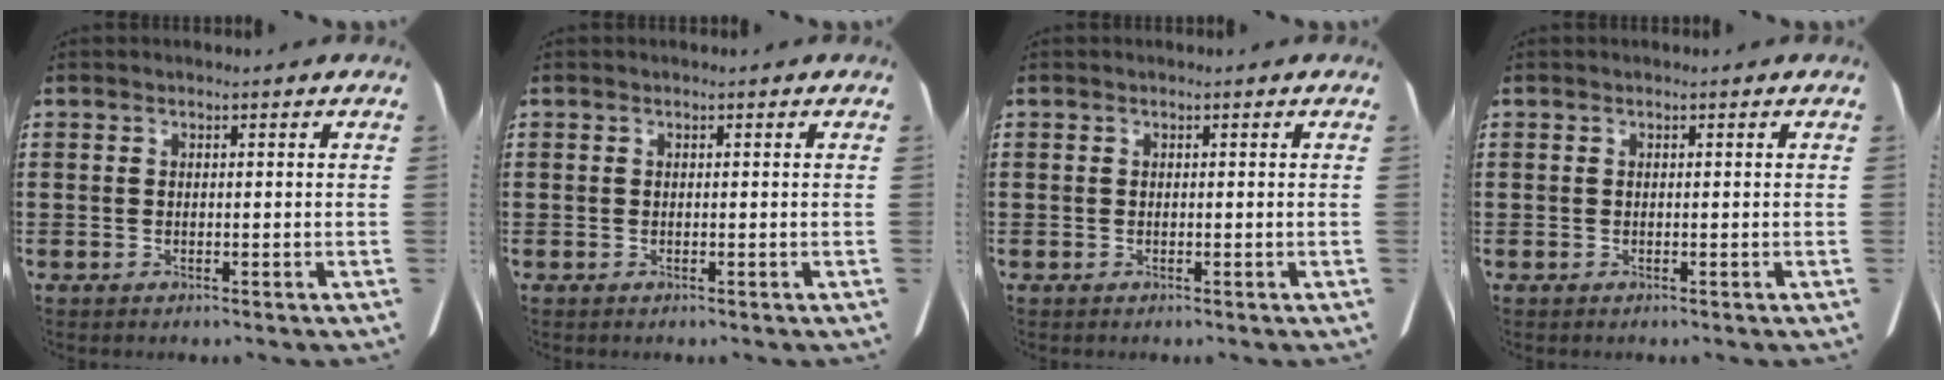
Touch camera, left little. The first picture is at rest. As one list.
[{"total": 0.0}, {"total": 0.0}, {"total": 0.0}]